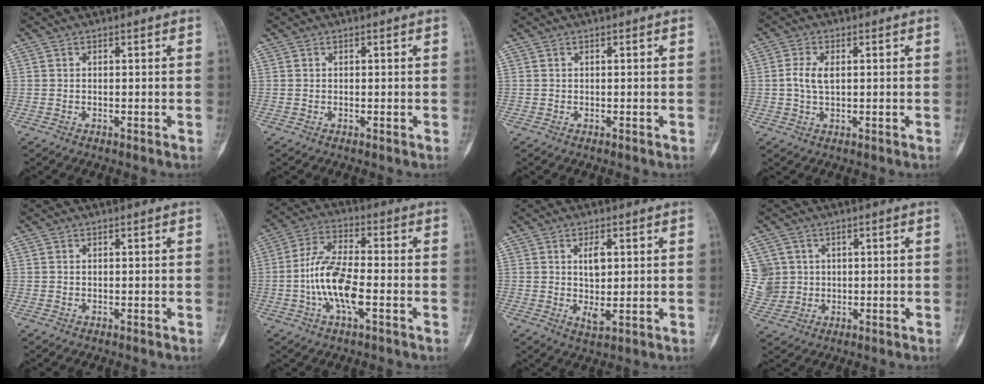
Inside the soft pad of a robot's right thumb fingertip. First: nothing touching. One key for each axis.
{"total": 0.0}
{"total": 0.0}
{"total": 4.0, "fx": 0.4, "fy": 2.1, "fz": 3.3, "tx": -0.075, "ty": 0.002, "tz": 0.008}
{"total": 0.0}
{"total": 11.3, "fx": -2.8, "fy": 3.9, "fz": 10.2, "tx": -0.214, "ty": 0.022, "tz": -0.057}
{"total": 4.9, "fx": 1.1, "fy": 2.2, "fz": 4.2, "tx": -0.066, "ty": -0.009, "tz": 0.020}
{"total": 6.8, "fx": 1.5, "fy": 6.6, "fz": 1.1, "tx": -0.002, "ty": 0.008, "tz": 0.035}